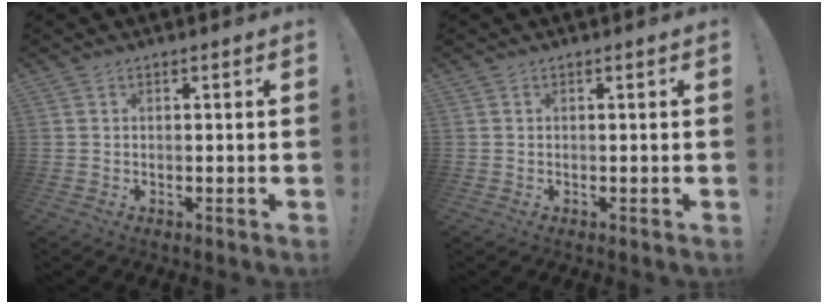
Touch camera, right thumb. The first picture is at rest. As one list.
[{"total": 0.0}]